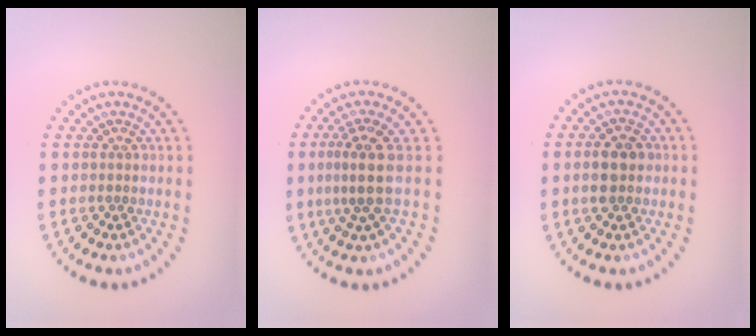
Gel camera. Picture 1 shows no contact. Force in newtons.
{"total": 3.0, "press": 2.3, "slide": 1.9}
{"total": 3.0, "press": 3.0, "slide": 0.2}